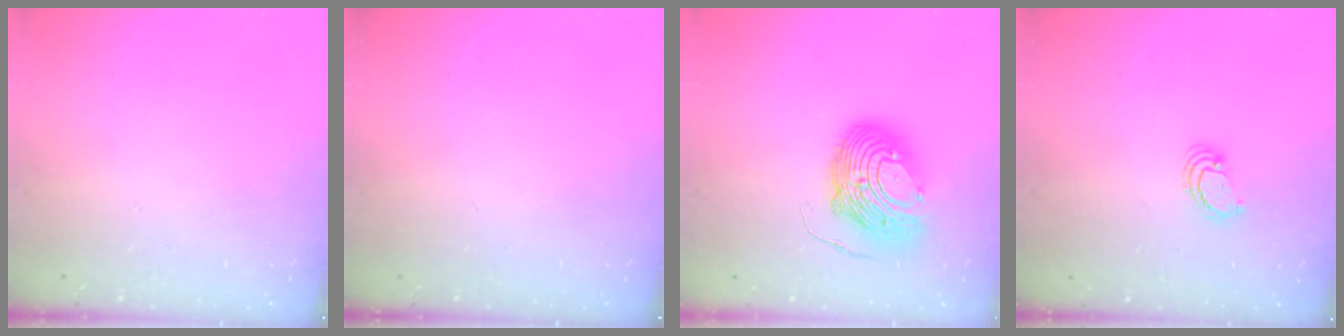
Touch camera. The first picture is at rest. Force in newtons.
{"total": 0.0}
{"total": 12.3, "press": 12.2, "slide": 1.2}
{"total": 3.2, "press": 3.1, "slide": 0.3}